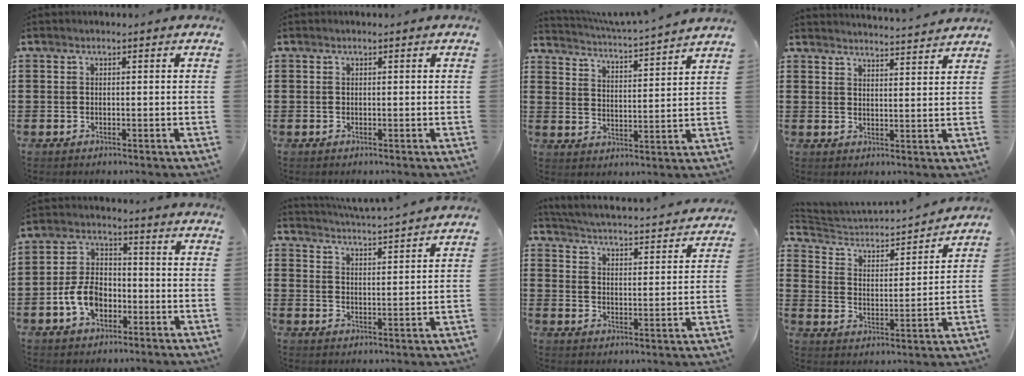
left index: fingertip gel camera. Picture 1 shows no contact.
{"total": 0.0}
{"total": 3.6, "force": [3.4, -0.8, 0.8], "torque": [-0.037, -0.034, 0.051]}
{"total": 3.4, "force": [3.3, -0.7, 0.1], "torque": [-0.005, -0.024, 0.056]}
{"total": 7.1, "force": [-2.6, 4.6, 4.7], "torque": [-0.111, 0.008, -0.054]}
{"total": 4.2, "force": [4.0, -0.8, 0.4], "torque": [-0.028, -0.032, 0.066]}
{"total": 3.4, "force": [3.3, -0.6, 0.5], "torque": [-0.033, -0.037, 0.047]}
{"total": 3.1, "force": [3.0, 0.6, 0.5], "torque": [-0.035, -0.035, 0.041]}